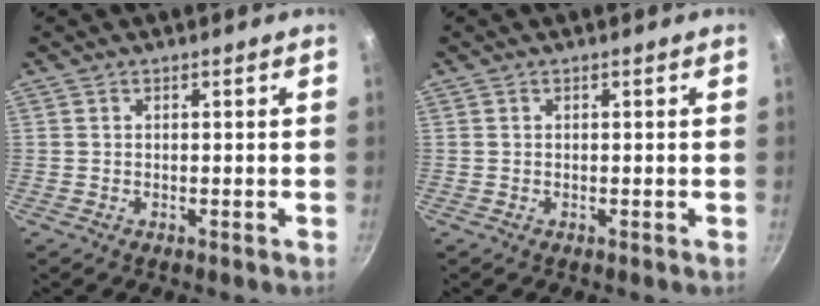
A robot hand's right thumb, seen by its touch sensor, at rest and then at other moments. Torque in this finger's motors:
{"motor_torque": [-0.01, 0.01, 0.00, 0.00, 0.00]}